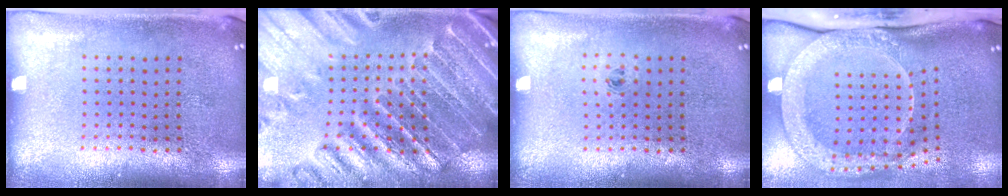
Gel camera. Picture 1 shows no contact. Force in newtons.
{"total": 3.0, "press": 2.9, "slide": 0.4}
{"total": 0.5, "press": 0.3, "slide": 0.4}
{"total": 3.2, "press": 2.3, "slide": 2.3}